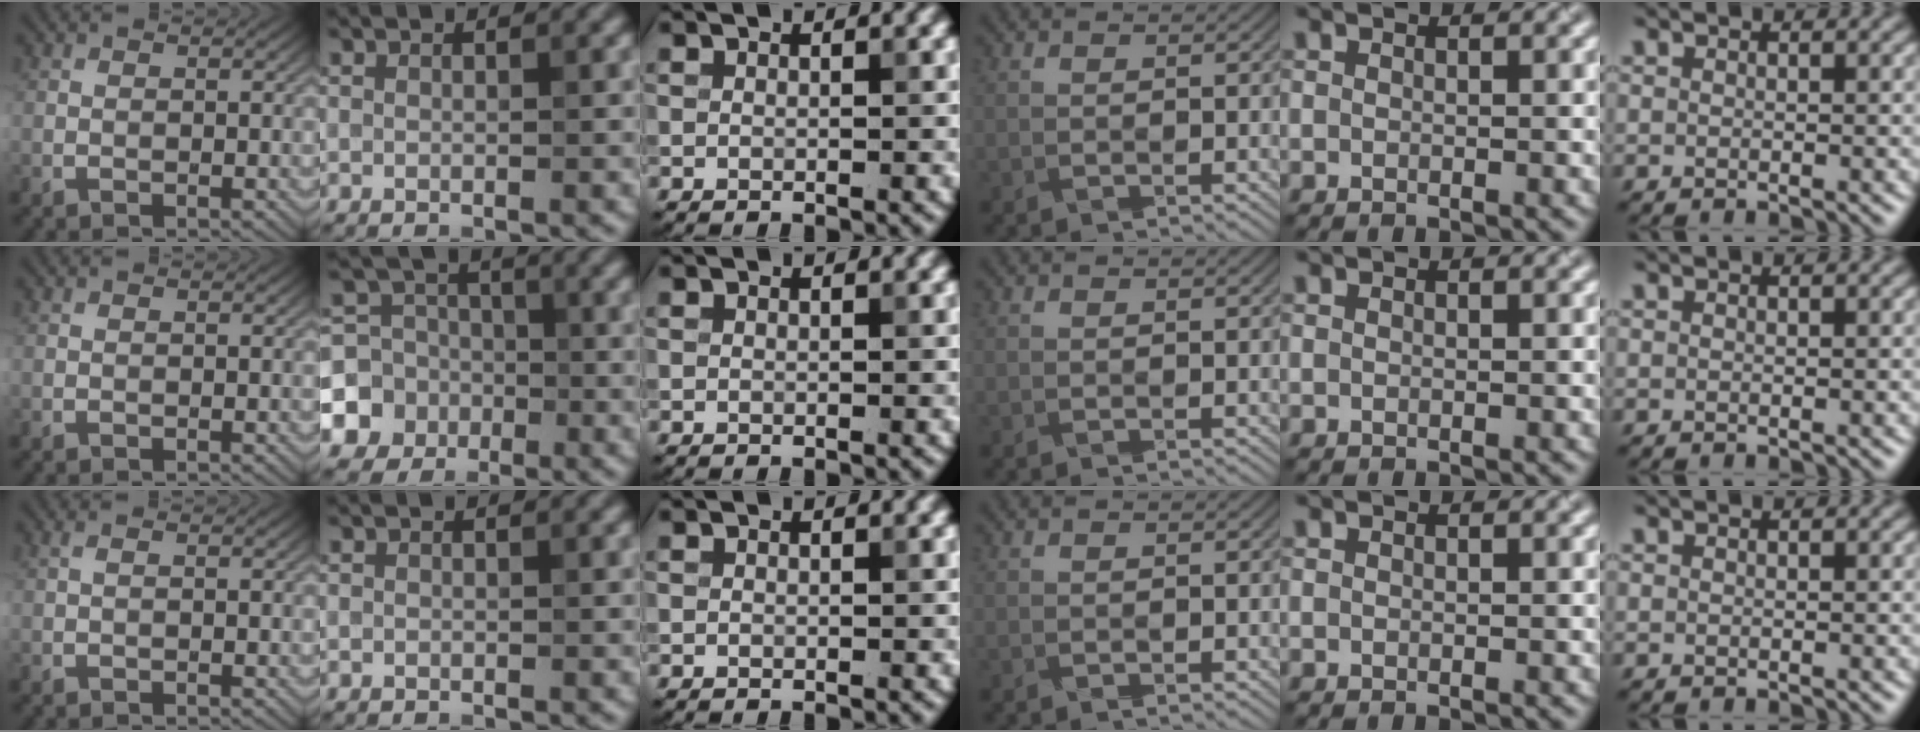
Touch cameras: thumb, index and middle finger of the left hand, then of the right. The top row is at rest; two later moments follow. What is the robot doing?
{"motion": "fold", "object": "handkerchief"}